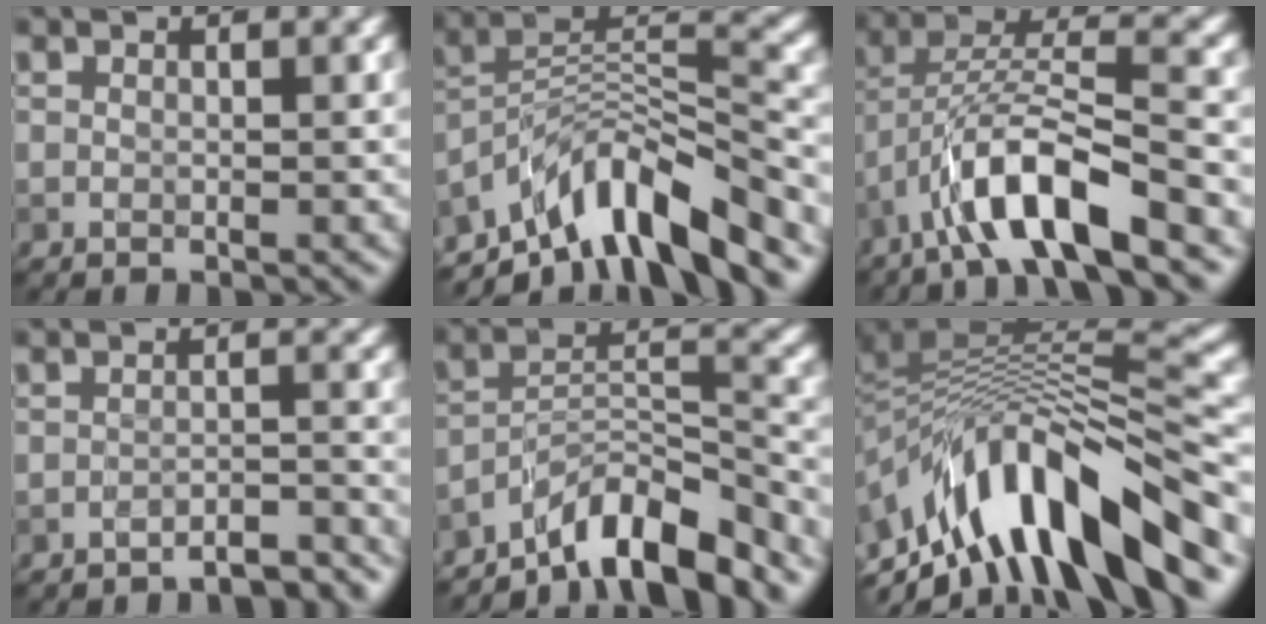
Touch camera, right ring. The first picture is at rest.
{"total": 9.8, "force": [-7.2, 2.9, 6.0], "torque": [-0.089, 0.010, -0.138]}
{"total": 8.1, "force": [-4.8, 1.7, 6.3], "torque": [-0.108, 0.017, -0.085]}
{"total": 3.7, "force": [-3.5, 0.3, 1.0], "torque": [-0.012, 0.007, -0.047]}
{"total": 7.7, "force": [-6.5, 1.5, 3.9], "torque": [-0.054, 0.010, -0.119]}
{"total": 12.5, "force": [-6.0, 5.1, 9.7], "torque": [-0.162, 0.014, -0.094]}